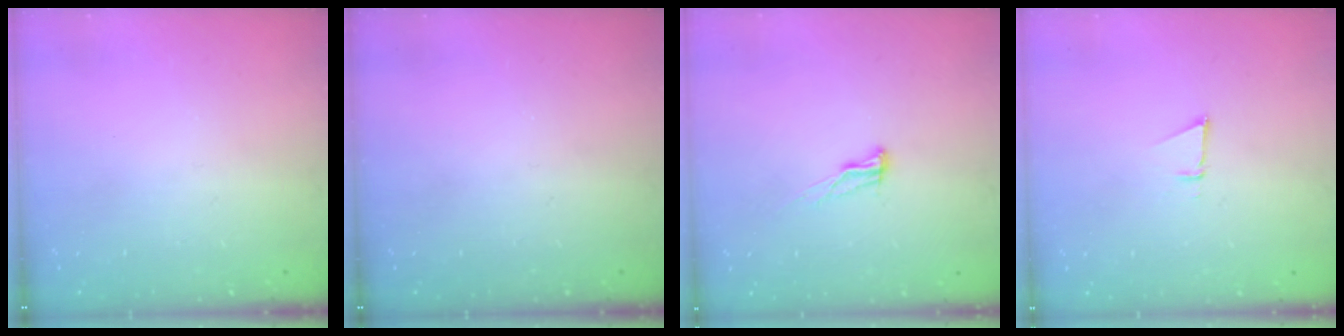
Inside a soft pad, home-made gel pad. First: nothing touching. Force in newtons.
{"total": 0.0}
{"total": 6.5, "press": 6.5, "slide": 0.7}
{"total": 2.6, "press": 2.5, "slide": 0.8}